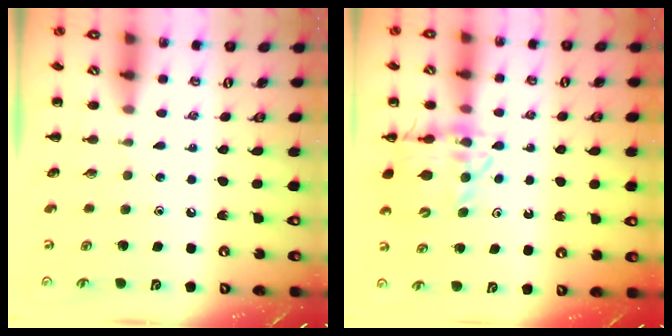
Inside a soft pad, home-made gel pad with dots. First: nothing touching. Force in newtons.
{"total": 12.8, "press": 12.3, "slide": 3.2}